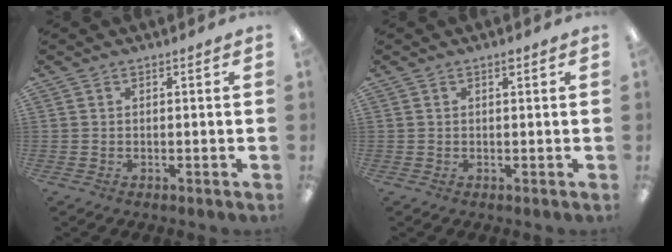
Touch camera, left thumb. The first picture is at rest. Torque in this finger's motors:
{"motor_torque": [0.10, -0.04, 0.01, -0.06, 0.01]}